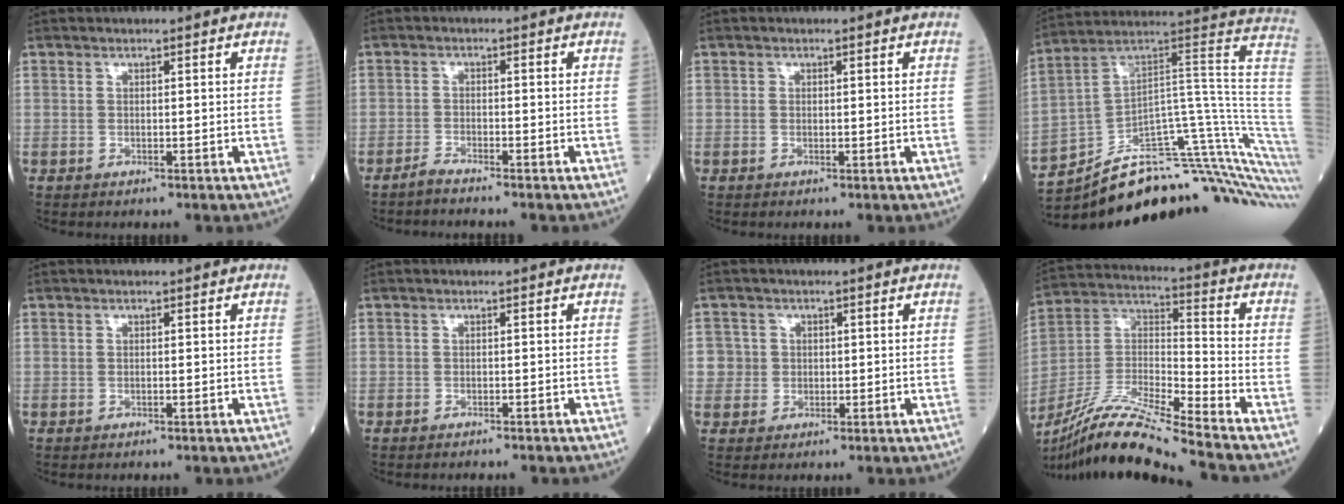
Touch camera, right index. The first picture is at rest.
{"total": 1.9, "force": [-1.8, -0.3, 0.4], "torque": [-0.015, -0.004, -0.036]}
{"total": 0.0}
{"total": 25.7, "force": [-19.4, 1.7, 16.8], "torque": [-0.102, 0.059, -0.278]}
{"total": 0.0}
{"total": 1.9, "force": [-1.8, 0.3, 0.7], "torque": [-0.015, -0.003, -0.020]}
{"total": 2.7, "force": [0.2, 2.7, -0.2], "torque": [0.020, 0.005, 0.002]}
{"total": 16.5, "force": [-14.5, -1.4, 7.7], "torque": [-0.156, 0.001, -0.271]}